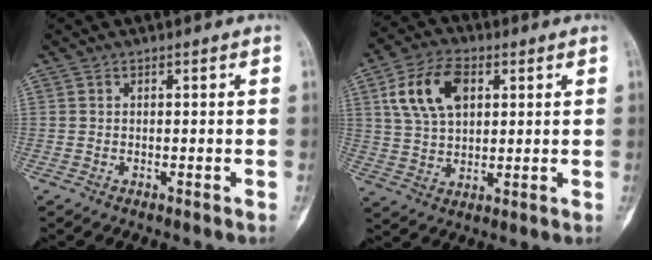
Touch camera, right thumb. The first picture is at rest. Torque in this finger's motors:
{"motor_torque": [1.19, 2.15, 0.57, -0.32, 0.11]}